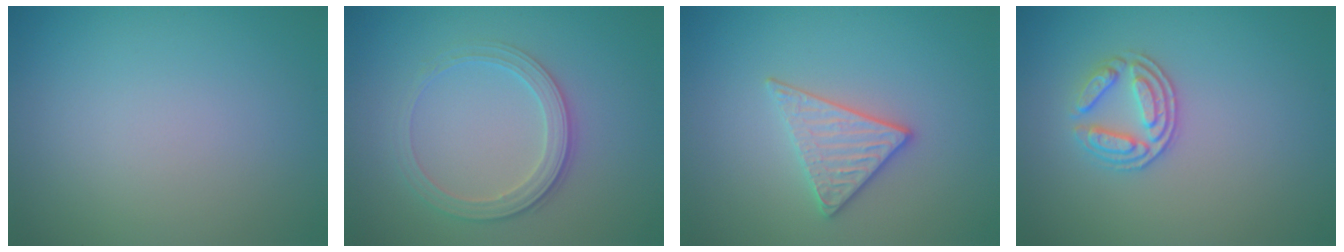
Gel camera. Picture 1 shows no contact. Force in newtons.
{"total": 2.8, "press": 2.7, "slide": 0.9}
{"total": 2.8, "press": 2.6, "slide": 1.1}
{"total": 2.9, "press": 2.6, "slide": 1.1}